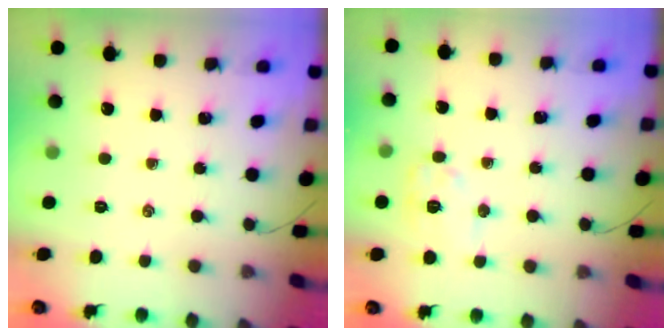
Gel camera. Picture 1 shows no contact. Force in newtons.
{"total": 8.4, "press": 8.4, "slide": 0.4}